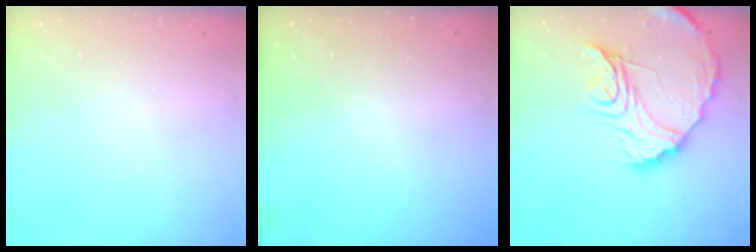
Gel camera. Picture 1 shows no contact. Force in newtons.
{"total": 3.1, "press": 3.1, "slide": 0.1}
{"total": 16.7, "press": 16.7, "slide": 1.3}